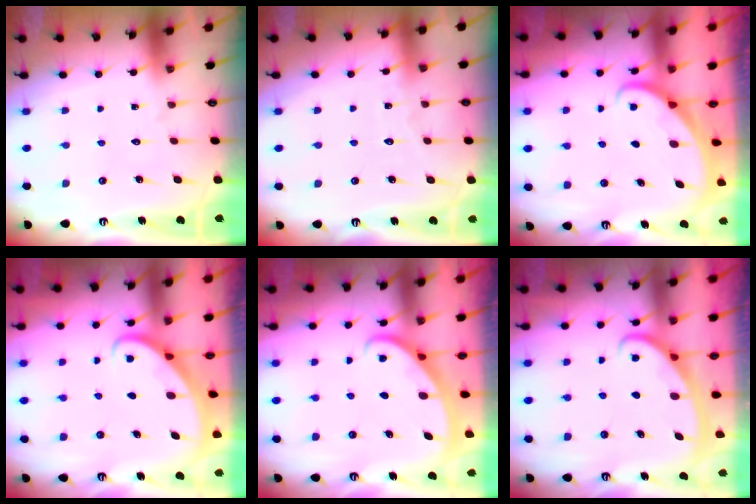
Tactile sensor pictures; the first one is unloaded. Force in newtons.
{"total": 3.5, "press": 3.5, "slide": 0.5}
{"total": 1.3, "press": 1.3, "slide": 0.0}
{"total": 2.9, "press": 2.9, "slide": 0.2}
{"total": 2.8, "press": 2.8, "slide": 0.1}
{"total": 3.0, "press": 2.9, "slide": 0.4}